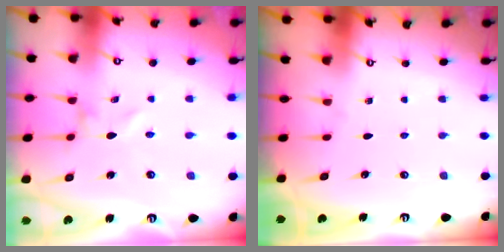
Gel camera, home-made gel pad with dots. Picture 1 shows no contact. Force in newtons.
{"total": 0.0}